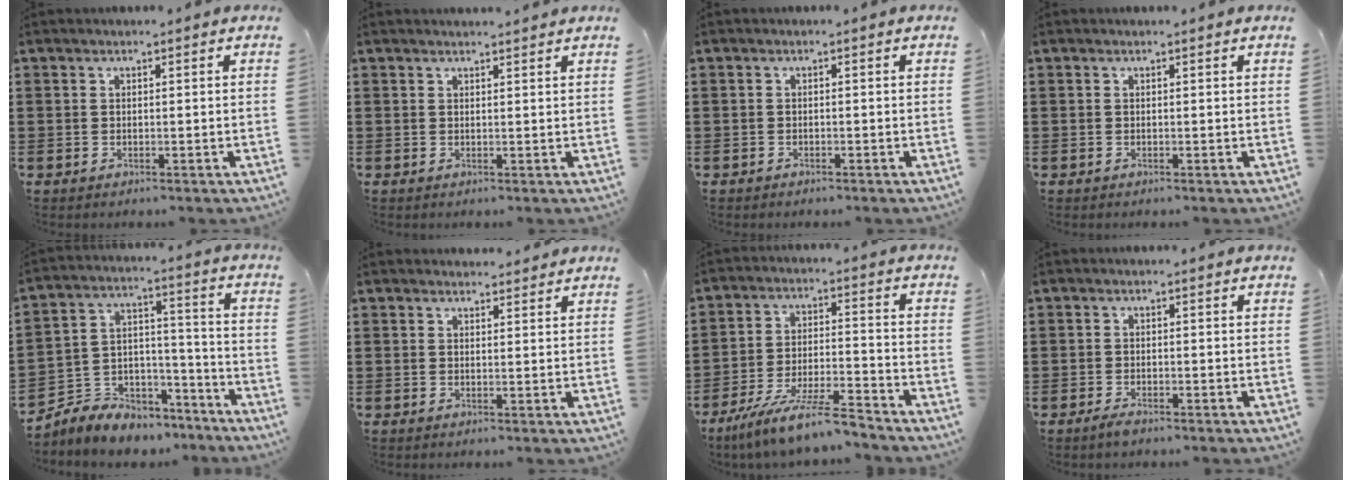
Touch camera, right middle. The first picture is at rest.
{"total": 1.0, "force": [1.0, 0.0, 0.2], "torque": [0.002, -0.004, 0.017]}
{"total": 0.6, "force": [-0.6, 0.2, 0.1], "torque": [-0.002, 0.000, -0.013]}
{"total": 0.0}
{"total": 6.4, "force": [-5.9, 2.2, -0.2], "torque": [-0.007, 0.009, -0.120]}
{"total": 1.5, "force": [1.4, 0.3, 0.0], "torque": [0.004, 0.000, 0.026]}
{"total": 9.4, "force": [-8.2, 0.2, 4.6], "torque": [-0.094, 0.001, -0.162]}
{"total": 1.3, "force": [-1.0, 0.2, 0.8], "torque": [-0.026, -0.008, -0.019]}